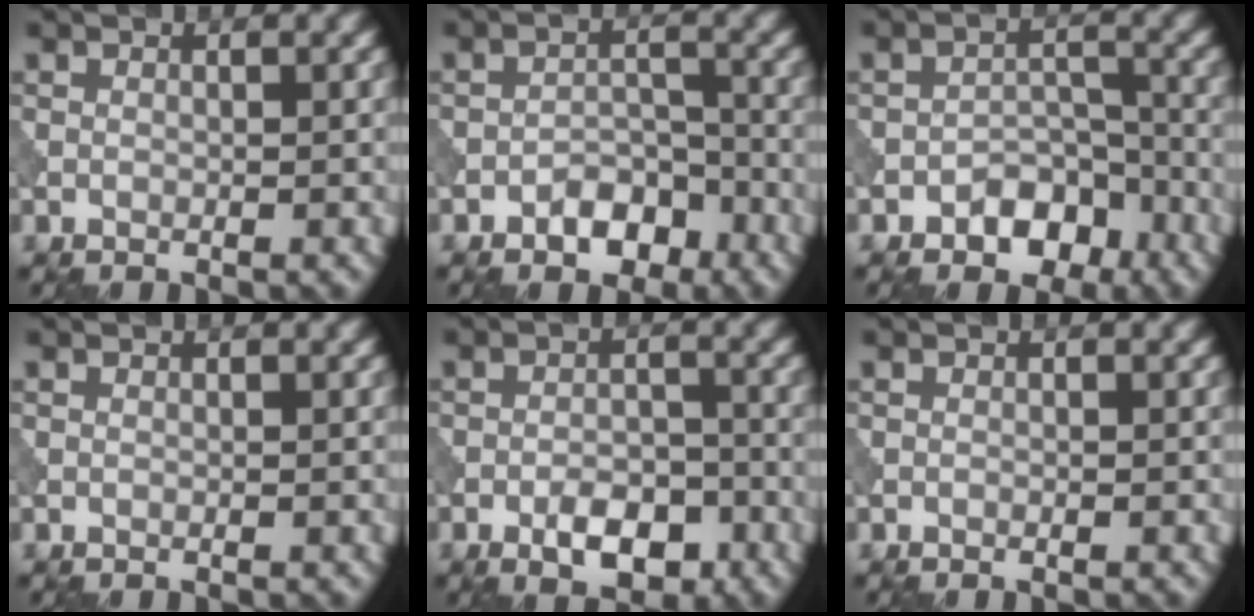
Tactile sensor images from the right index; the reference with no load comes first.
{"total": 3.3, "force": [-2.2, 1.8, 1.6], "torque": [-0.018, 0.008, -0.036]}
{"total": 3.9, "force": [-2.5, 2.4, 1.8], "torque": [-0.013, 0.006, -0.041]}
{"total": 0.0}
{"total": 4.5, "force": [-2.4, 2.2, 3.1], "torque": [-0.039, 0.002, -0.039]}
{"total": 0.0}